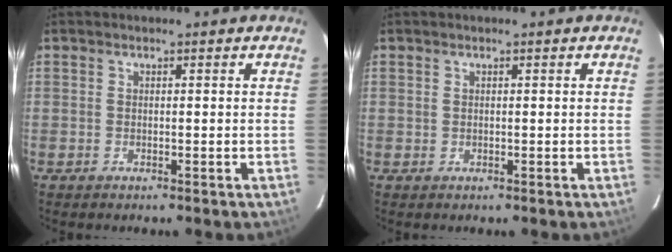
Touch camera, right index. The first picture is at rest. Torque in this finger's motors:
{"motor_torque": [0.01, 0.06, 0.00, 0.00]}